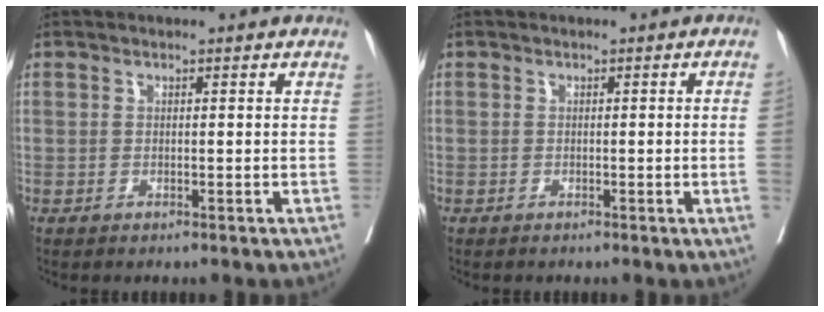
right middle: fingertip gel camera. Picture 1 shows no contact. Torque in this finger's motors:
{"motor_torque": [0.13, -1.74, -1.05, -0.21]}